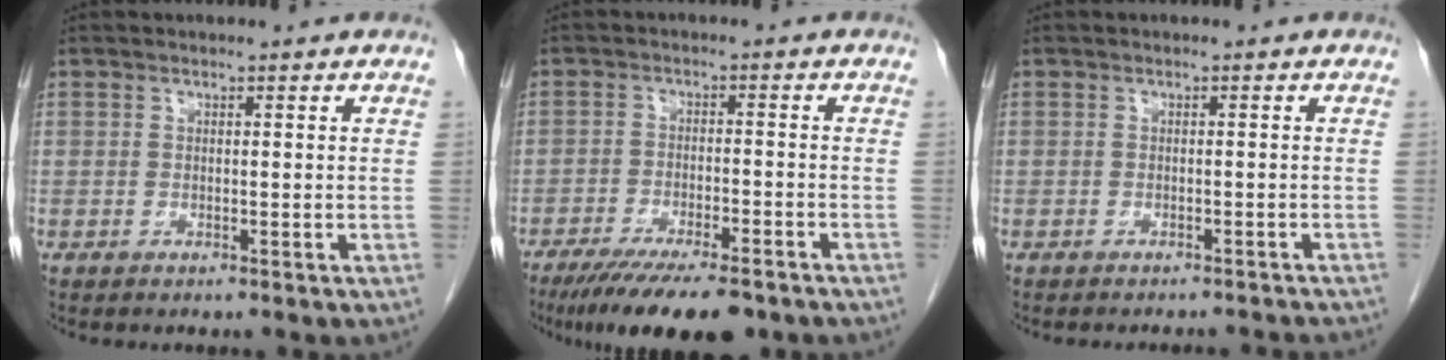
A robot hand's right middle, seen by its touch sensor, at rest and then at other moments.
{"total": 13.5, "force": [-10.8, 3.0, 7.7], "torque": [-0.112, -0.017, -0.166]}
{"total": 6.9, "force": [-6.6, 0.7, 1.7], "torque": [-0.017, -0.008, -0.069]}